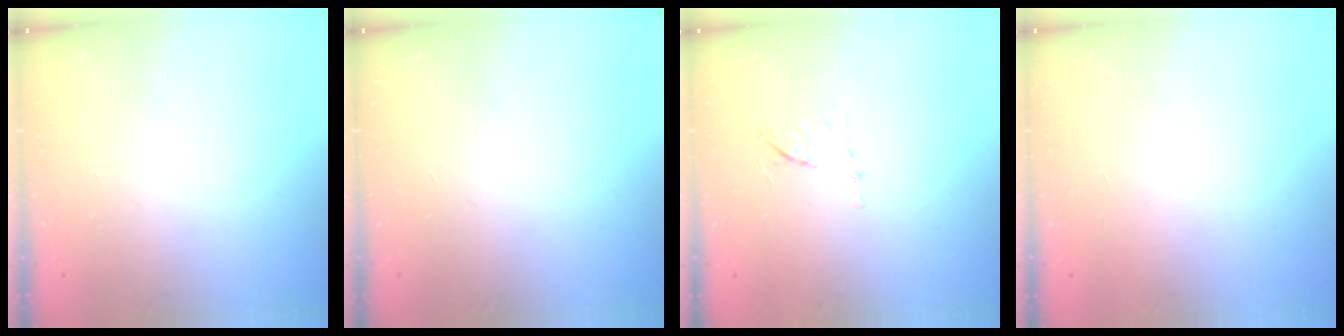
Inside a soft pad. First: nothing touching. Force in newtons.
{"total": 0.0}
{"total": 5.3, "press": 5.3, "slide": 0.6}
{"total": 1.5, "press": 1.5, "slide": 0.1}